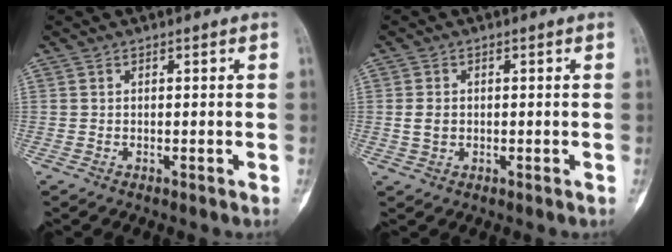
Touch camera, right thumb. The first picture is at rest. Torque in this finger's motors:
{"motor_torque": [0.18, 0.07, 0.26, -0.03, 0.07]}